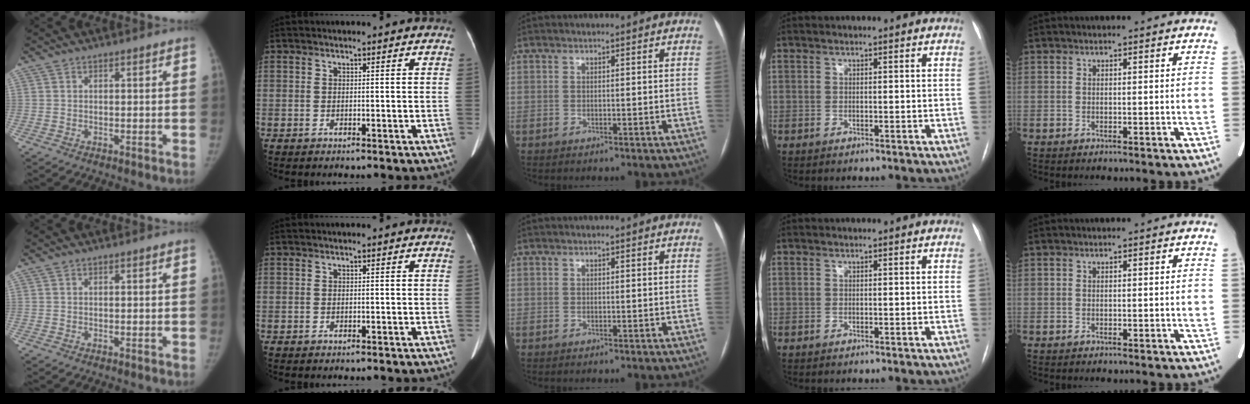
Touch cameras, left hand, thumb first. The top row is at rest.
{}